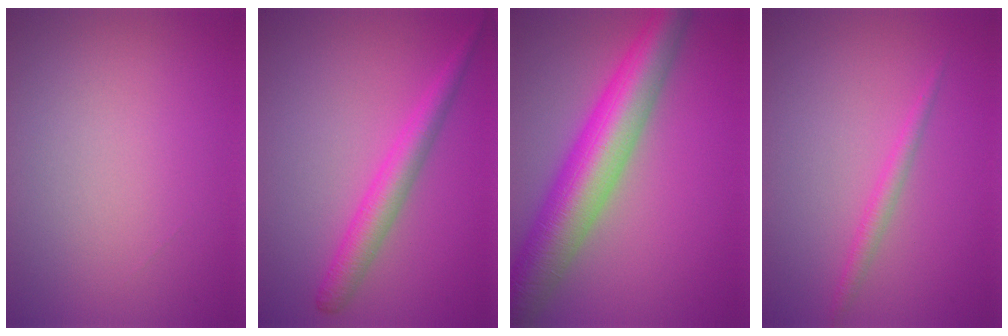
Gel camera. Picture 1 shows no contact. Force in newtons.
{"total": 3.4, "press": 3.4, "slide": 0.1}
{"total": 9.5, "press": 9.5, "slide": 0.1}
{"total": 1.4, "press": 1.4, "slide": 0.1}